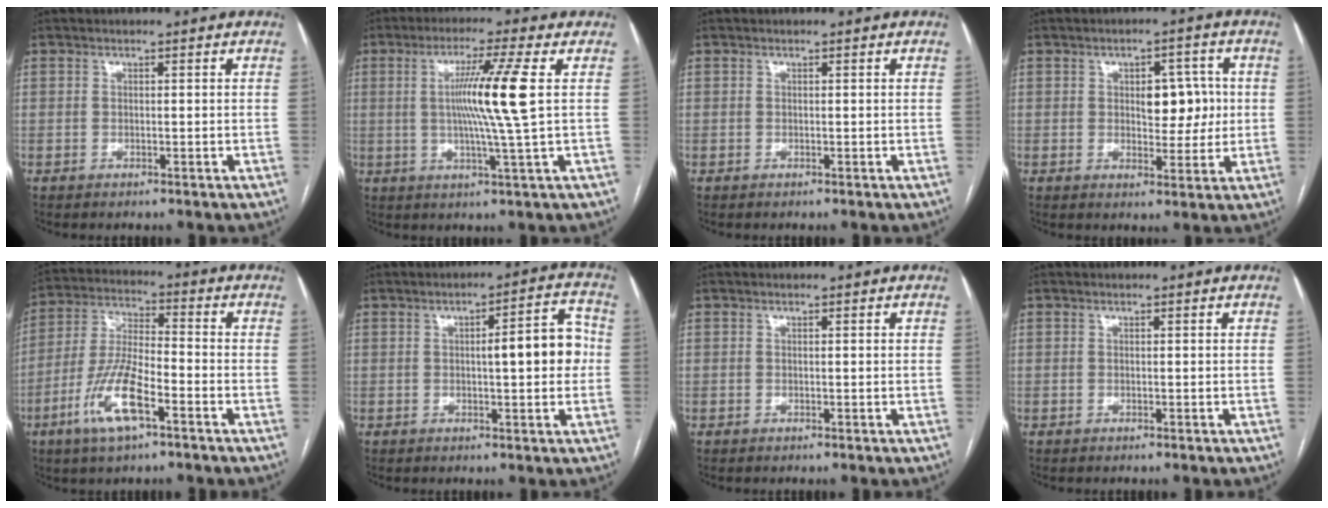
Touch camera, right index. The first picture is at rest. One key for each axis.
{"total": 9.6, "fx": 1.2, "fy": -2.0, "fz": 9.3, "tx": -0.171, "ty": -0.002, "tz": 0.026}
{"total": 0.0}
{"total": 6.1, "fx": 0.8, "fy": 3.3, "fz": 5.1, "tx": -0.060, "ty": 0.013, "tz": 0.016}
{"total": 11.2, "fx": -5.3, "fy": 2.4, "fz": 9.6, "tx": -0.201, "ty": -0.006, "tz": -0.101}
{"total": 7.8, "fx": 0.3, "fy": 1.7, "fz": 7.6, "tx": -0.100, "ty": 0.023, "tz": 0.003}
{"total": 0.0}
{"total": 0.0}